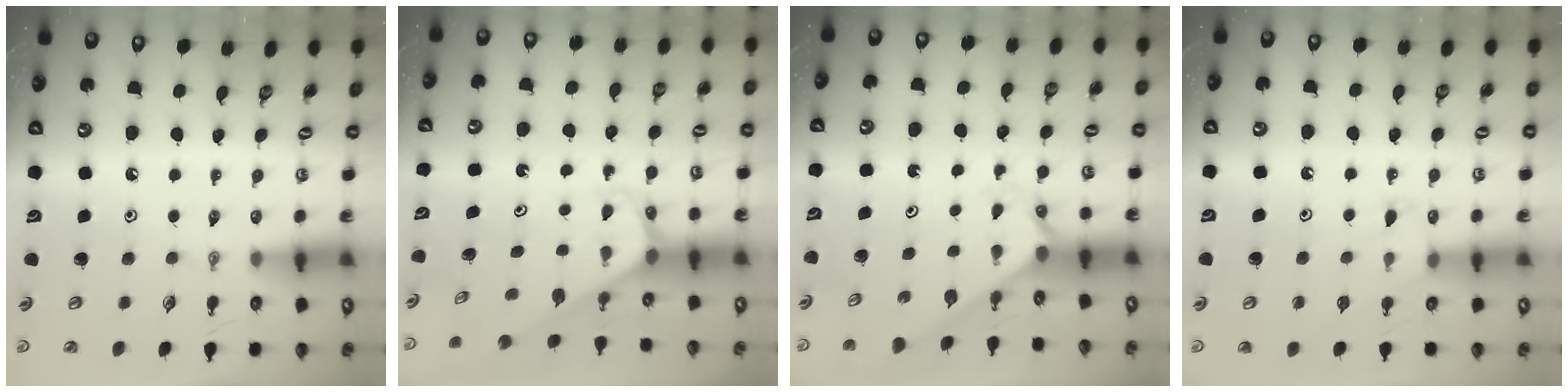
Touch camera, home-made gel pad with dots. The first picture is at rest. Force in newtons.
{"total": 2.6, "press": 2.6, "slide": 0.2}
{"total": 1.9, "press": 1.9, "slide": 0.2}
{"total": 7.0, "press": 7.0, "slide": 0.6}